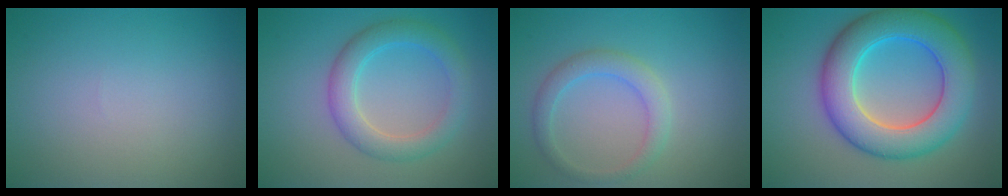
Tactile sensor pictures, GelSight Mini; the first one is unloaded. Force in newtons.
{"total": 3.9, "press": 3.9, "slide": 0.1}
{"total": 2.5, "press": 2.5, "slide": 0.1}
{"total": 9.1, "press": 9.1, "slide": 0.3}